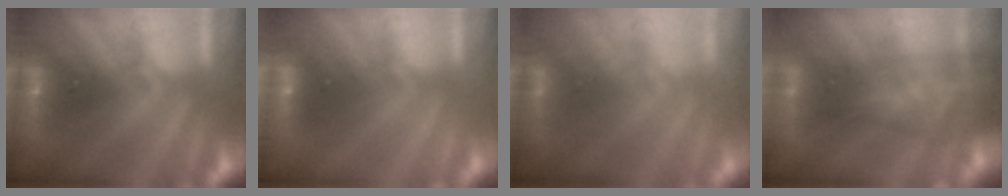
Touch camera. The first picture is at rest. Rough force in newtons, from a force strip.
{"total": 1.8}
{"total": 1.7}
{"total": 7.4}